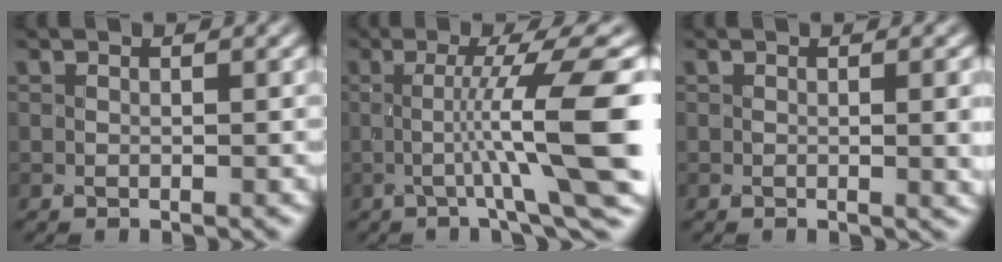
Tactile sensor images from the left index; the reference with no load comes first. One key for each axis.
{"total": 9.3, "fx": -1.6, "fy": 1.1, "fz": 9.1, "tx": -0.121, "ty": 0.006, "tz": -0.014}
{"total": 3.0, "fx": -0.1, "fy": 1.2, "fz": 2.8, "tx": -0.014, "ty": 0.008, "tz": 0.009}